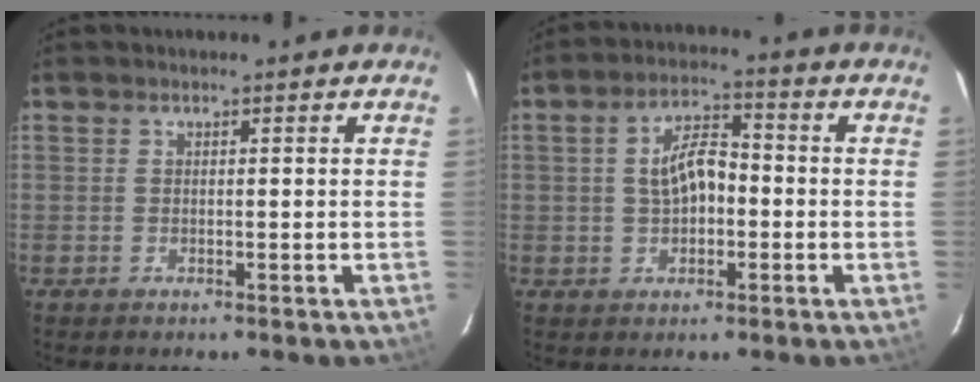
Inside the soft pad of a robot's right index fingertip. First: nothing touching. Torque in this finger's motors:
{"motor_torque": [0.21, -0.04, 0.30, 0.08]}